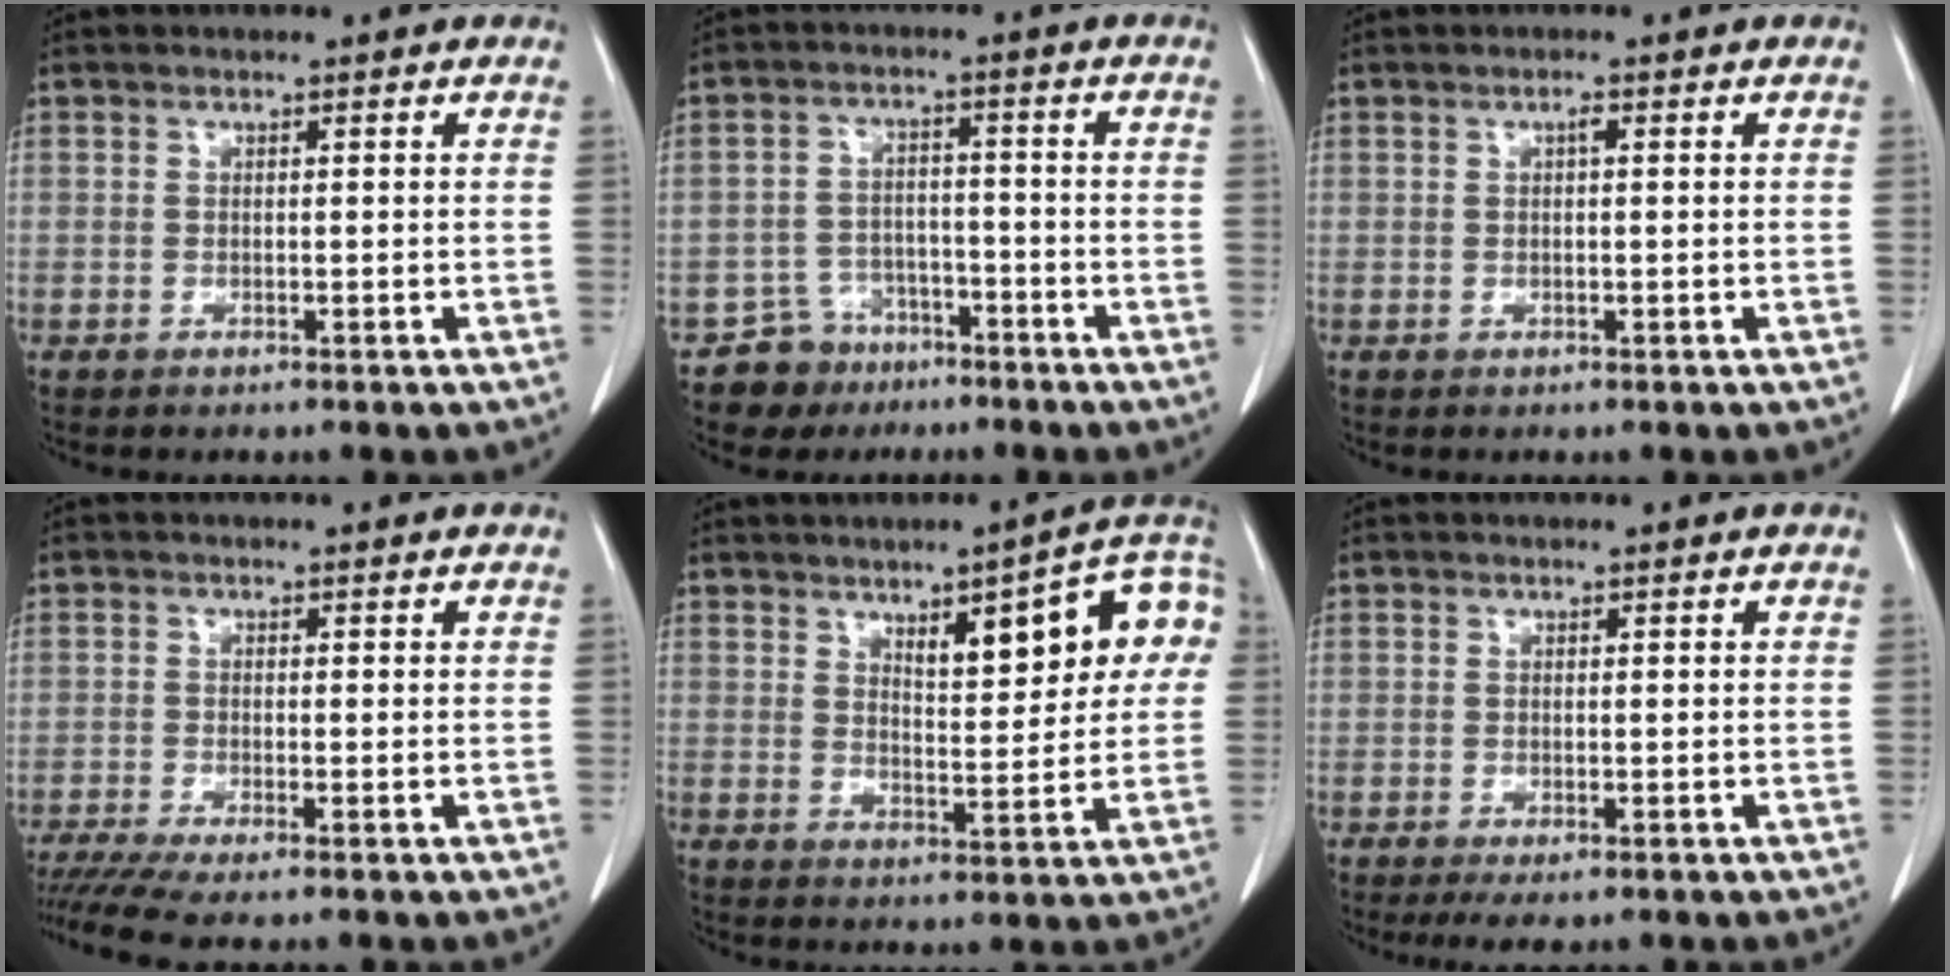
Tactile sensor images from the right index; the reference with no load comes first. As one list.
[{"total": 5.9, "force": [-4.1, 4.2, -0.2], "torque": [0.012, 0.012, -0.067]}, {"total": 0.8, "force": [0.2, 0.2, 0.7], "torque": [-0.014, 0.002, 0.003]}, {"total": 4.7, "force": [-3.6, -0.2, 3.0], "torque": [-0.056, -0.010, -0.066]}, {"total": 12.3, "force": [4.1, 3.3, 11.1], "torque": [-0.142, 0.027, 0.057]}, {"total": 1.6, "force": [-0.8, 0.7, 1.2], "torque": [-0.019, -0.002, -0.009]}]